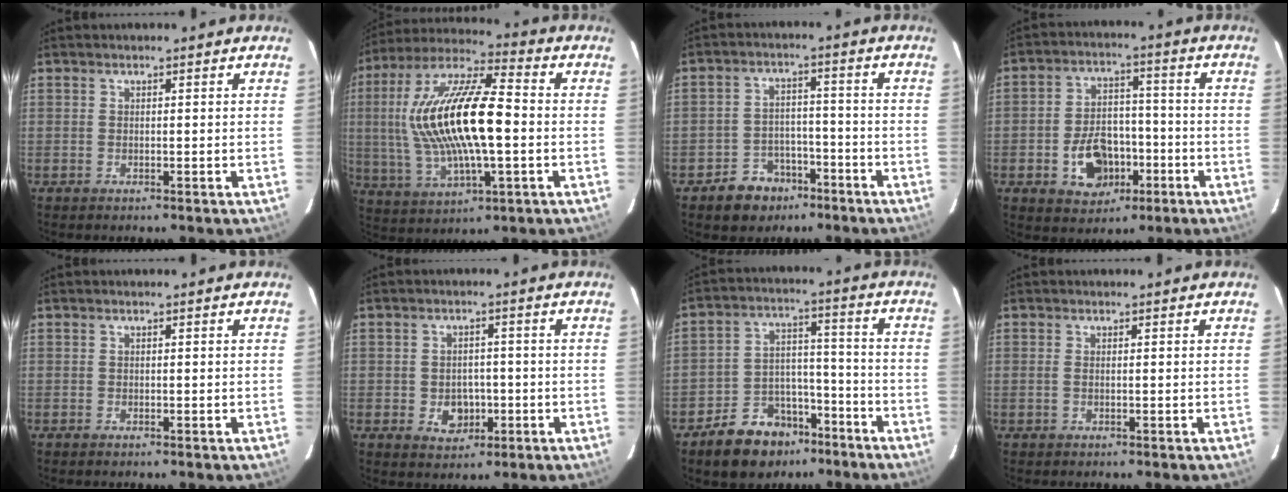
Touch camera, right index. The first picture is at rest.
{"total": 20.8, "force": [0.2, 6.7, 19.7], "torque": [-0.385, 0.009, 0.003]}
{"total": 7.7, "force": [-4.9, 5.7, 1.6], "torque": [-0.048, 0.024, -0.063]}
{"total": 11.1, "force": [-4.3, 7.9, 6.5], "torque": [-0.130, 0.020, -0.052]}
{"total": 0.0}
{"total": 5.2, "force": [-1.4, 4.2, 2.6], "torque": [-0.053, 0.005, -0.008]}
{"total": 12.0, "force": [-8.3, 7.8, 3.7], "torque": [-0.083, 0.038, -0.116]}
{"total": 0.8, "force": [-0.1, 0.3, 0.7], "torque": [-0.018, 0.000, -0.003]}